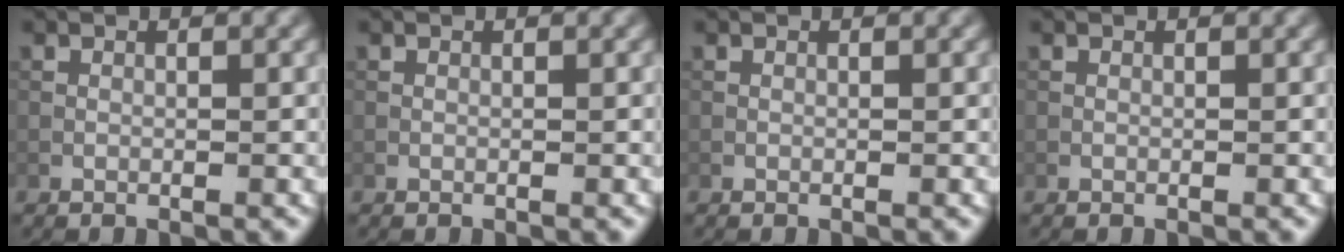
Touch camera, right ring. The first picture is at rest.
{"total": 0.0}
{"total": 0.0}
{"total": 0.0}